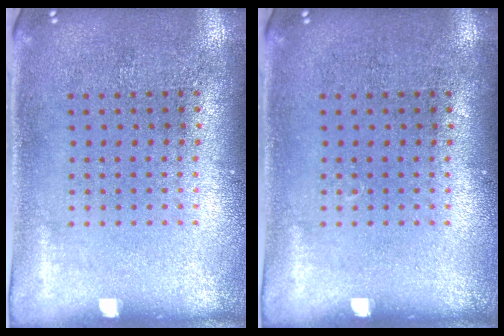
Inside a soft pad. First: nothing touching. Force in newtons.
{"total": 0.0}